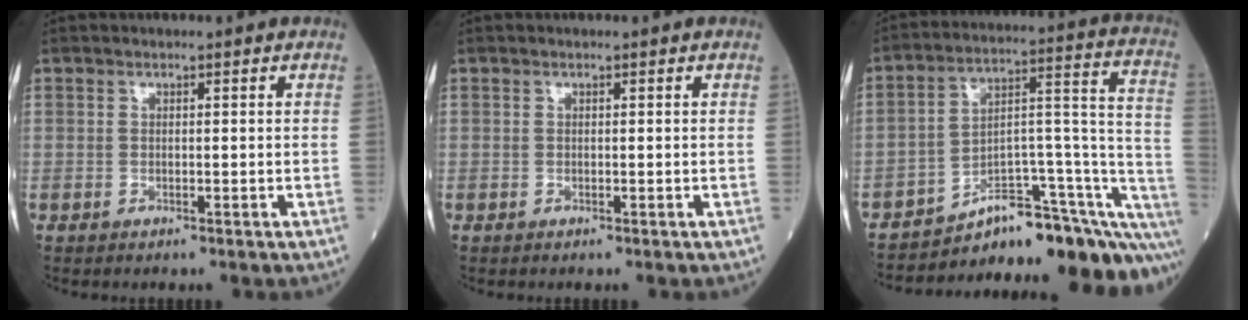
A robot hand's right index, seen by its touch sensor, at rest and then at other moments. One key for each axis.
{"total": 0.0}
{"total": 20.0, "fx": -18.2, "fy": 2.4, "fz": 8.0, "tx": -0.039, "ty": 0.065, "tz": -0.262}